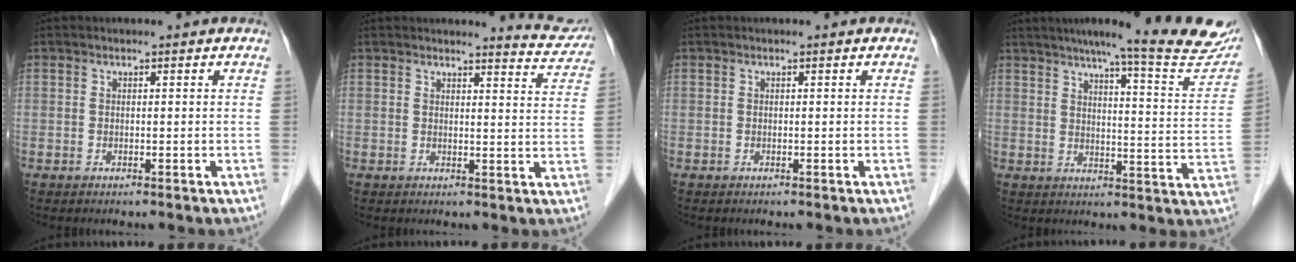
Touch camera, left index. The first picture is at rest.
{"total": 5.7, "force": [5.7, 0.4, 0.2], "torque": [-0.003, -0.032, 0.045]}
{"total": 0.0}
{"total": 20.6, "force": [18.0, 1.0, 9.9], "torque": [-0.126, -0.047, 0.210]}